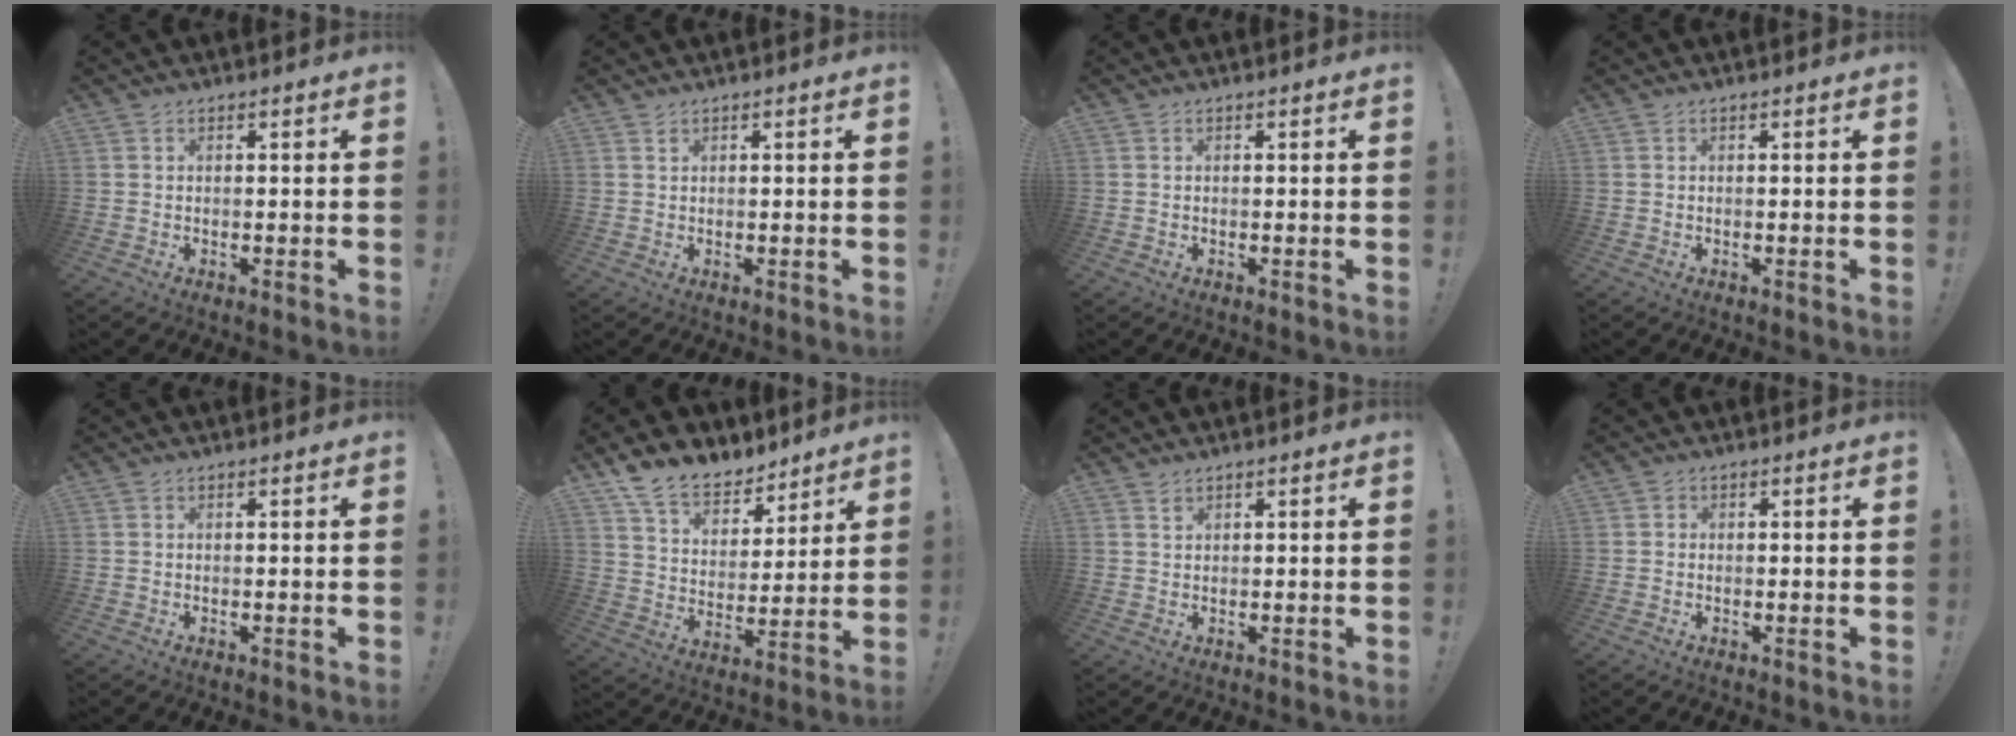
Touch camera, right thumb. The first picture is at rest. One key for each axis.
{"total": 0.9, "fx": 0.7, "fy": 0.4, "fz": 0.3, "tx": -0.005, "ty": -0.001, "tz": 0.014}
{"total": 0.0}
{"total": 0.0}
{"total": 0.0}
{"total": 13.0, "fx": 10.6, "fy": 6.5, "fz": 3.8, "tx": -0.078, "ty": -0.077, "tz": 0.200}
{"total": 1.1, "fx": 1.0, "fy": 0.5, "fz": 0.3, "tx": 0.003, "ty": -0.005, "tz": 0.017}
{"total": 0.8, "fx": -0.2, "fy": 0.8, "fz": 0.1, "tx": 0.000, "ty": 0.002, "tz": -0.003}